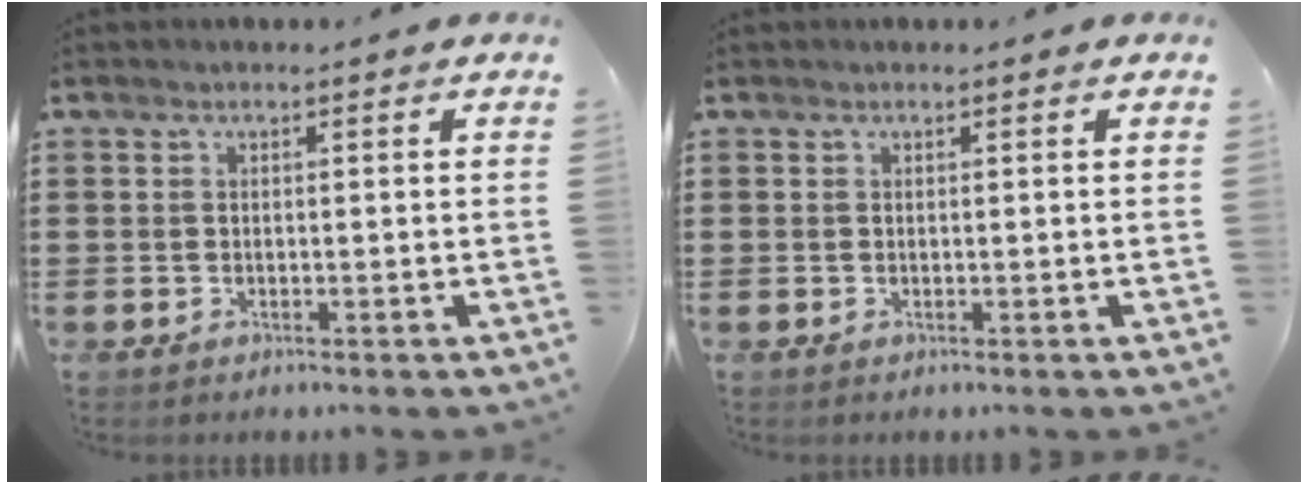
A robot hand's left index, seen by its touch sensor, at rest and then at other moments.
{"total": 0.0}